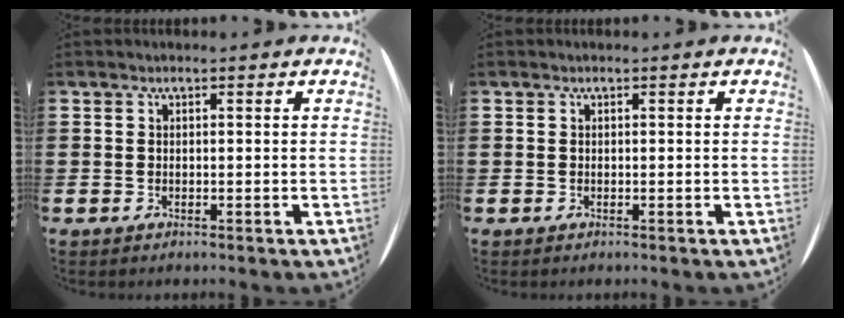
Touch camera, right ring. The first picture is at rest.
{"total": 0.0}